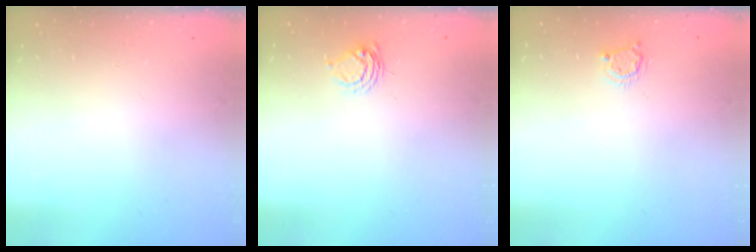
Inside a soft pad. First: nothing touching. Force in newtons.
{"total": 6.6, "press": 6.6, "slide": 0.7}
{"total": 3.7, "press": 3.6, "slide": 0.4}